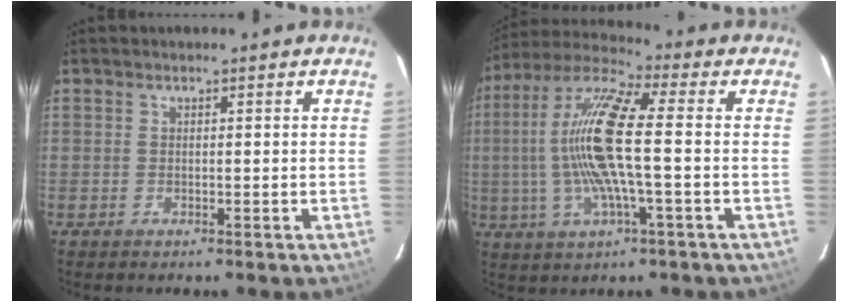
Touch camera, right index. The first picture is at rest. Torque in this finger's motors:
{"motor_torque": [2.14, 0.00, 1.05, 0.21]}